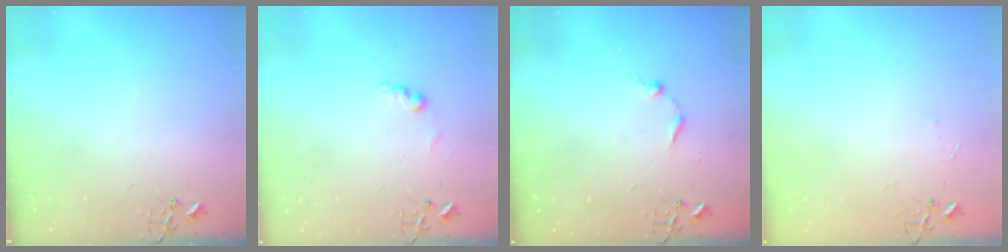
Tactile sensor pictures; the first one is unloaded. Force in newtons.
{"total": 6.6, "press": 6.5, "slide": 0.9}
{"total": 7.1, "press": 7.1, "slide": 0.8}
{"total": 3.2, "press": 3.2, "slide": 0.4}